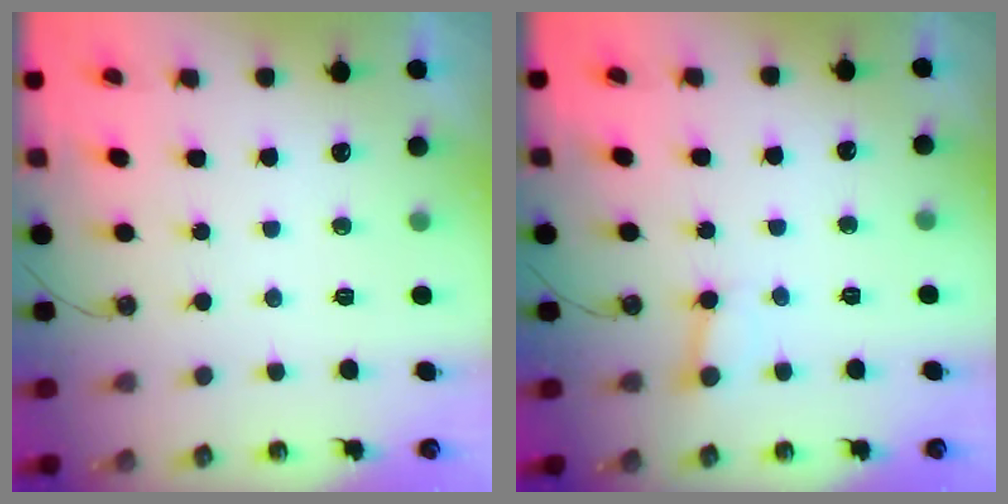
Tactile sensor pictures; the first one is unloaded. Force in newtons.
{"total": 2.6, "press": 2.6, "slide": 0.2}